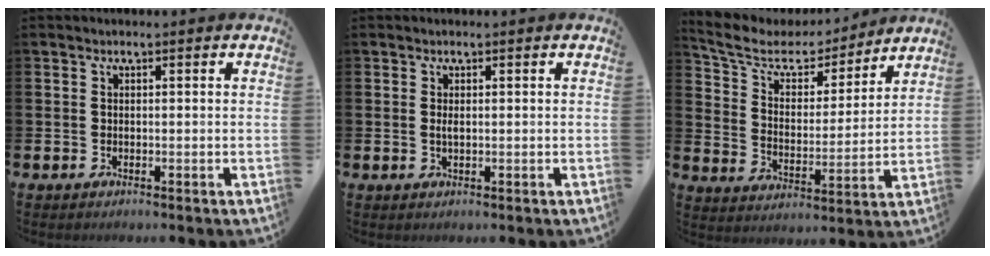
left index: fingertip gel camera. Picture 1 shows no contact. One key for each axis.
{"total": 0.7, "fx": 0.2, "fy": 0.2, "fz": 0.6, "tx": -0.010, "ty": 0.000, "tz": 0.004}
{"total": 6.8, "fx": 5.8, "fy": 3.1, "fz": 1.7, "tx": -0.074, "ty": -0.036, "tz": 0.097}